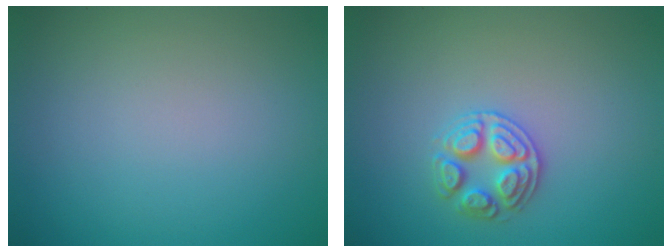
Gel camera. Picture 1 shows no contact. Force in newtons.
{"total": 2.6, "press": 2.6, "slide": 0.4}